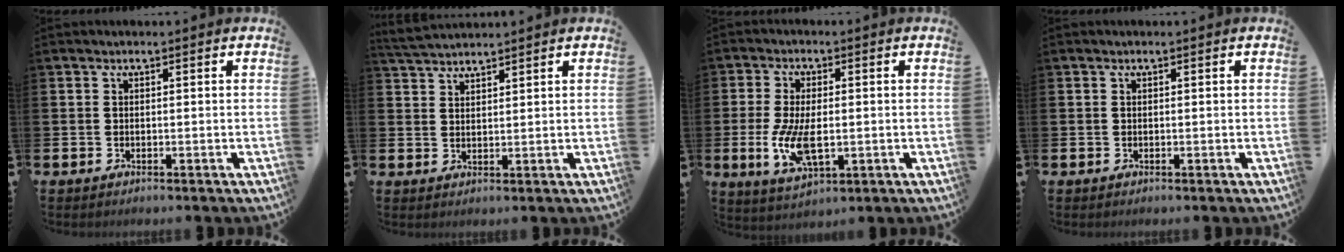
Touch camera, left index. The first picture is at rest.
{"total": 3.1, "force": [3.1, 0.3, 0.2], "torque": [-0.008, -0.013, 0.057]}
{"total": 7.6, "force": [-0.6, 3.7, 6.6], "torque": [-0.133, -0.006, -0.015]}
{"total": 0.0}